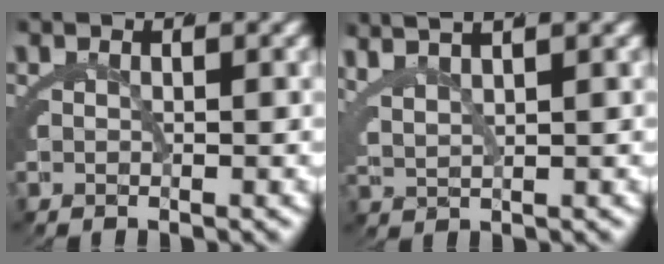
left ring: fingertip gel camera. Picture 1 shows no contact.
{"total": 5.2, "force": [3.7, 2.0, 3.1], "torque": [-0.058, 0.017, 0.059]}